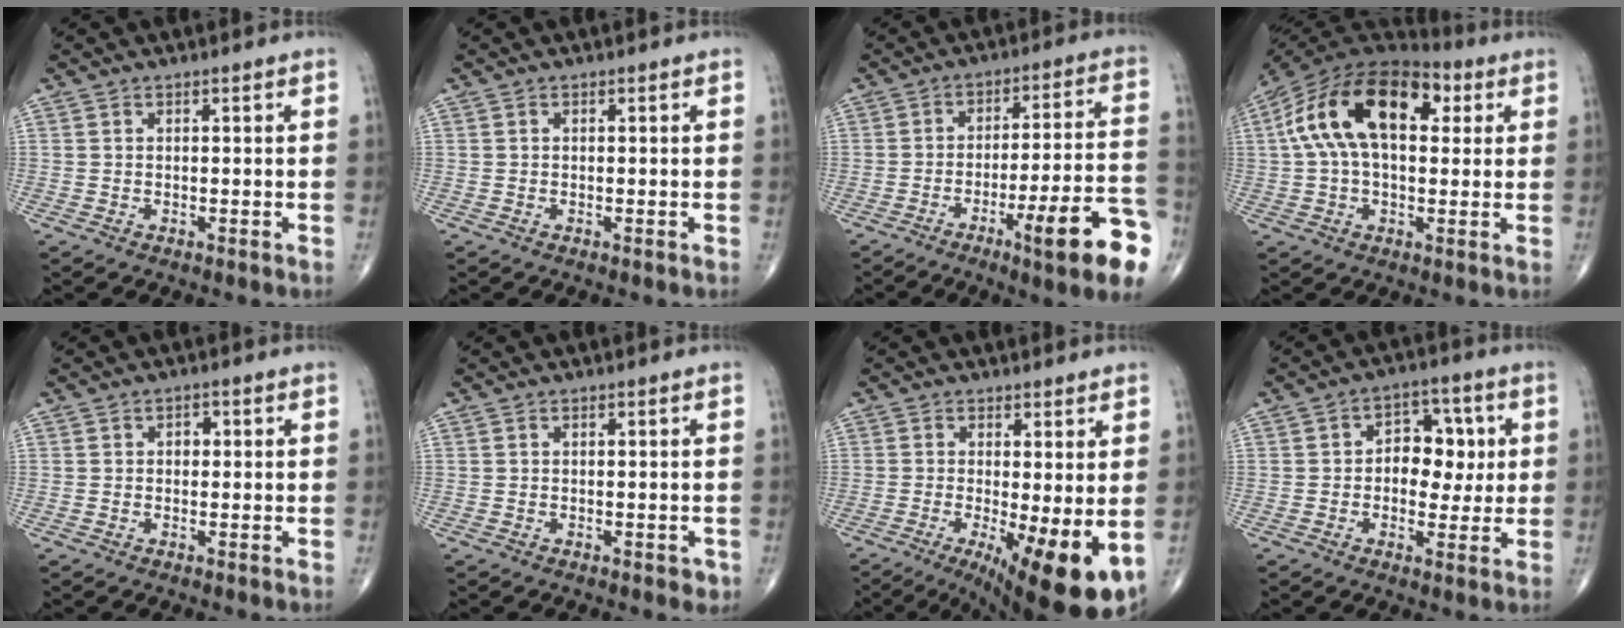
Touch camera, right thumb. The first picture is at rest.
{"total": 0.0}
{"total": 17.4, "force": [-8.0, 2.0, 15.3], "torque": [-0.193, 0.034, -0.112]}
{"total": 20.3, "force": [5.0, 11.4, 16.0], "torque": [-0.280, 0.036, 0.074]}
{"total": 1.7, "force": [0.2, 1.3, 1.1], "torque": [-0.005, 0.005, -0.002]}
{"total": 1.5, "force": [-0.6, 0.8, 1.1], "torque": [-0.008, 0.000, -0.007]}
{"total": 13.4, "force": [-3.4, 3.6, 12.4], "torque": [-0.167, -0.020, -0.038]}
{"total": 9.3, "force": [0.7, 6.5, 6.6], "torque": [-0.042, 0.015, 0.007]}